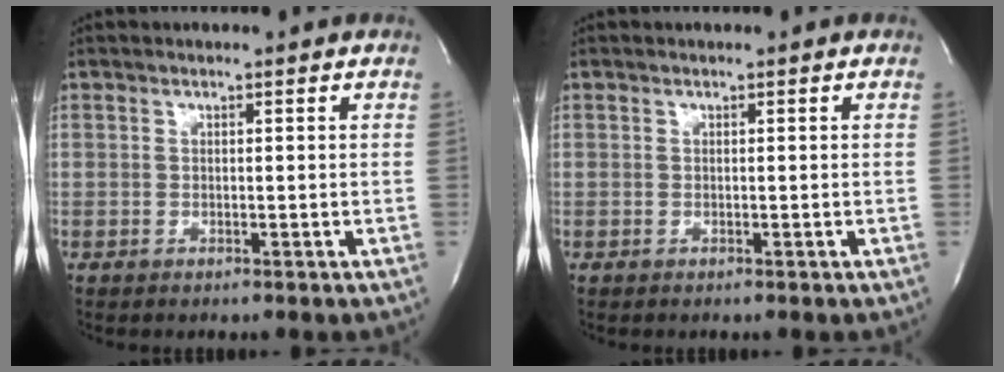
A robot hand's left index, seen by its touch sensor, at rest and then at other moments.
{"total": 0.0}